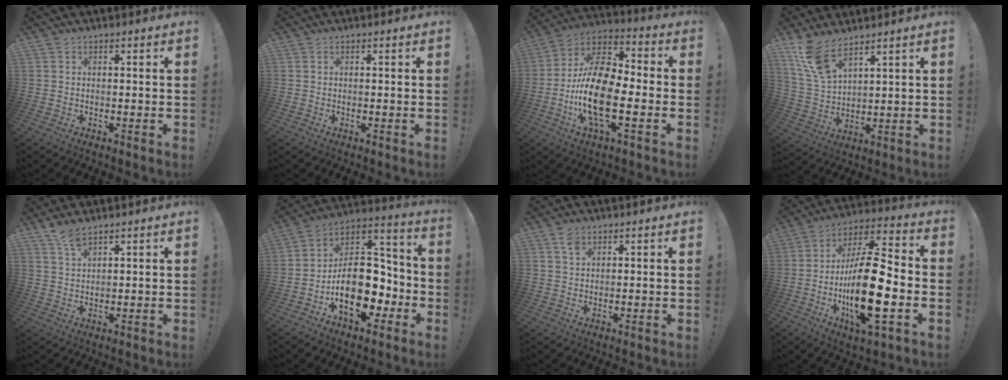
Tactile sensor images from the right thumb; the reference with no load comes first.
{"total": 0.0}
{"total": 20.0, "force": [-4.7, 10.0, 16.7], "torque": [-0.337, 0.023, -0.077]}
{"total": 10.2, "force": [7.6, 3.5, 5.9], "torque": [-0.114, -0.040, 0.149]}
{"total": 4.4, "force": [3.7, 0.9, 2.2], "torque": [-0.043, -0.021, 0.067]}
{"total": 20.2, "force": [-6.7, 12.9, 14.0], "torque": [-0.207, 0.029, -0.101]}
{"total": 3.2, "force": [2.1, 1.7, 1.6], "torque": [-0.020, -0.010, 0.038]}
{"total": 22.9, "force": [-4.7, 7.3, 21.2], "torque": [-0.400, 0.008, -0.081]}